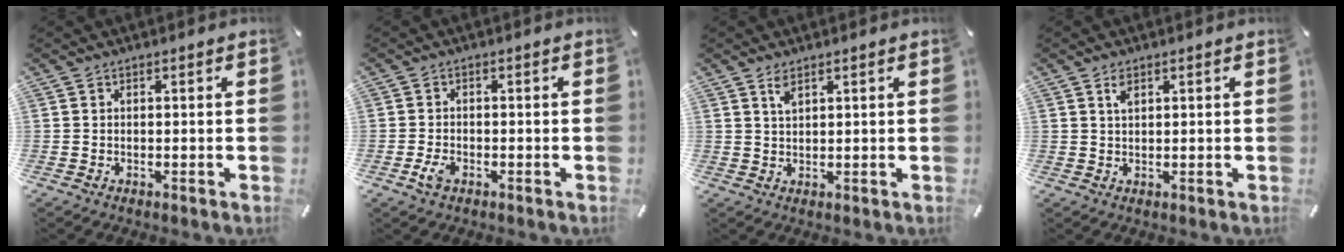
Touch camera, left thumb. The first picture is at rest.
{"total": 2.9, "force": [-1.3, 1.8, 1.9], "torque": [-0.046, 0.000, -0.025]}
{"total": 2.5, "force": [1.7, 0.9, 1.7], "torque": [-0.038, 0.001, 0.031]}
{"total": 2.1, "force": [1.2, 1.0, 1.4], "torque": [-0.033, 0.001, 0.021]}